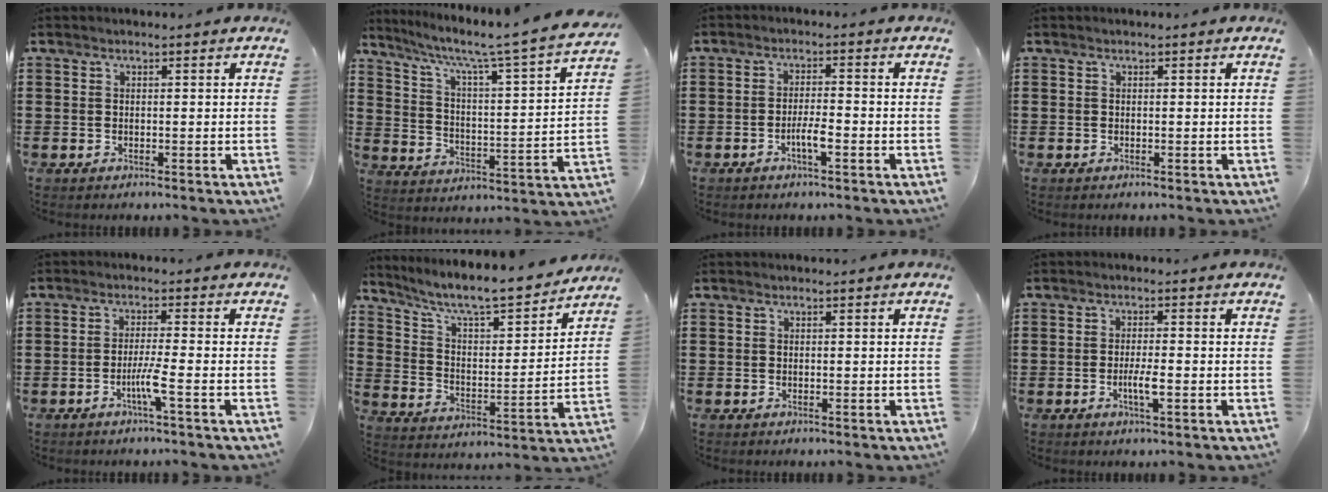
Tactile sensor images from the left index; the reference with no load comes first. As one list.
[{"total": 5.8, "force": [4.5, -0.3, 3.6], "torque": [-0.091, -0.044, 0.064]}, {"total": 3.3, "force": [-1.4, 0.6, 2.9], "torque": [-0.051, 0.004, -0.026]}, {"total": 0.0}, {"total": 3.9, "force": [-1.8, -0.5, 3.4], "torque": [-0.067, -0.010, -0.037]}, {"total": 8.0, "force": [7.0, 0.9, 3.8], "torque": [-0.094, -0.052, 0.113]}, {"total": 0.0}, {"total": 3.2, "force": [-0.9, 0.5, 3.1], "torque": [-0.053, 0.001, -0.016]}]